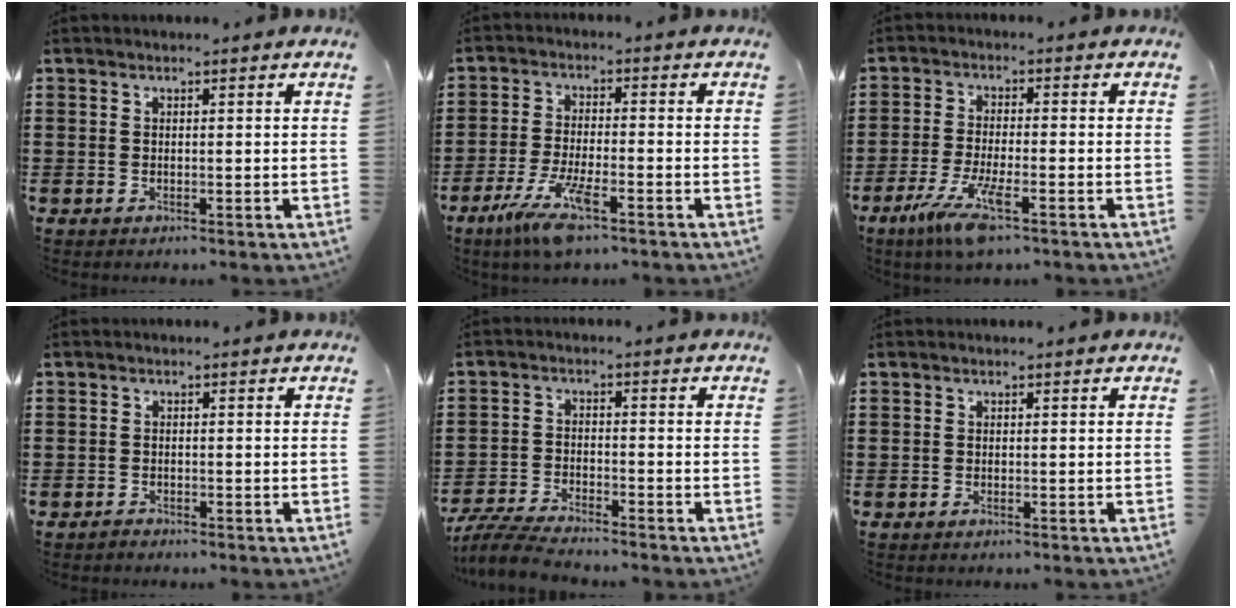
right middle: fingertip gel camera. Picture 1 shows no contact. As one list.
[{"total": 8.0, "force": [-4.7, 1.4, 6.4], "torque": [-0.139, -0.014, -0.087]}, {"total": 7.3, "force": [-4.0, 0.9, 6.0], "torque": [-0.134, -0.021, -0.076]}, {"total": 0.9, "force": [-0.9, 0.4, 0.0], "torque": [-0.003, 0.001, -0.019]}, {"total": 5.6, "force": [-5.3, 0.4, 1.7], "torque": [-0.044, -0.003, -0.106]}, {"total": 0.0}]